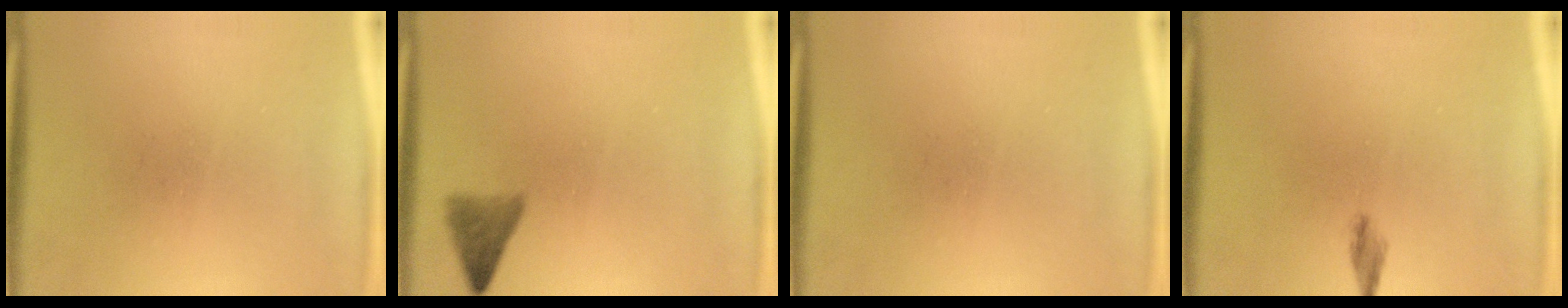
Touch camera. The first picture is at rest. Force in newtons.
{"total": 2.8}
{"total": 0.0}
{"total": 1.3}